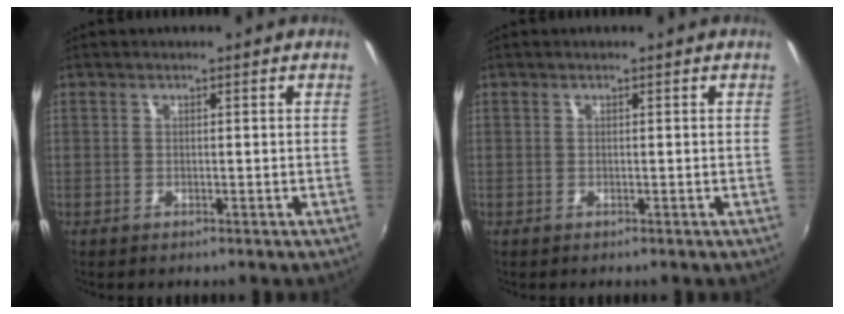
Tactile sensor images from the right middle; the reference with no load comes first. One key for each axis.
{"total": 0.0}